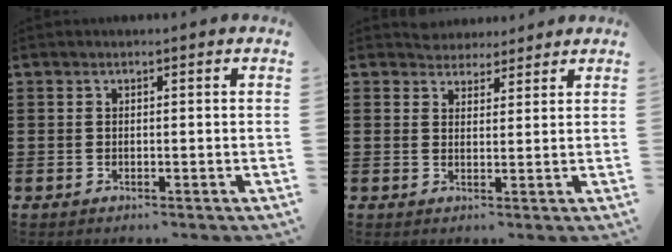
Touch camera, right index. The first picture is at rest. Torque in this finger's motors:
{"motor_torque": [-1.40, 0.11, -0.42, -0.12]}